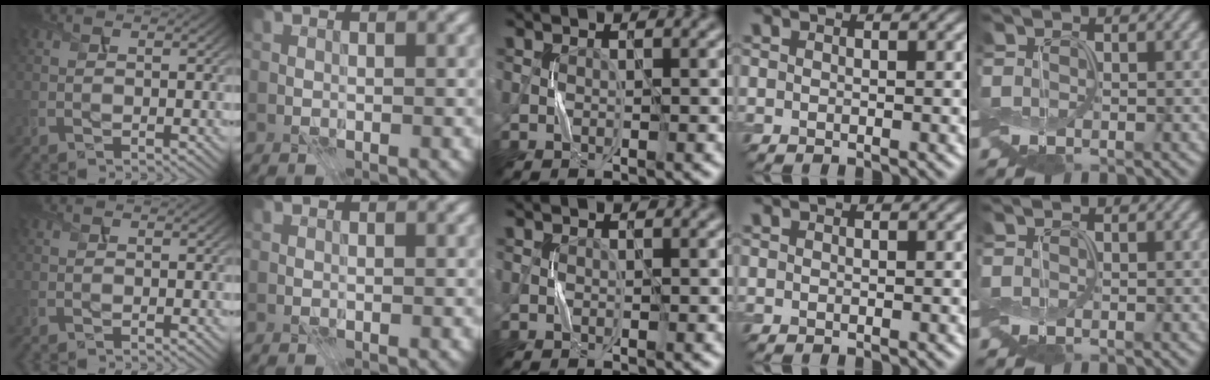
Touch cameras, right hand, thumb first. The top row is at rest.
{}